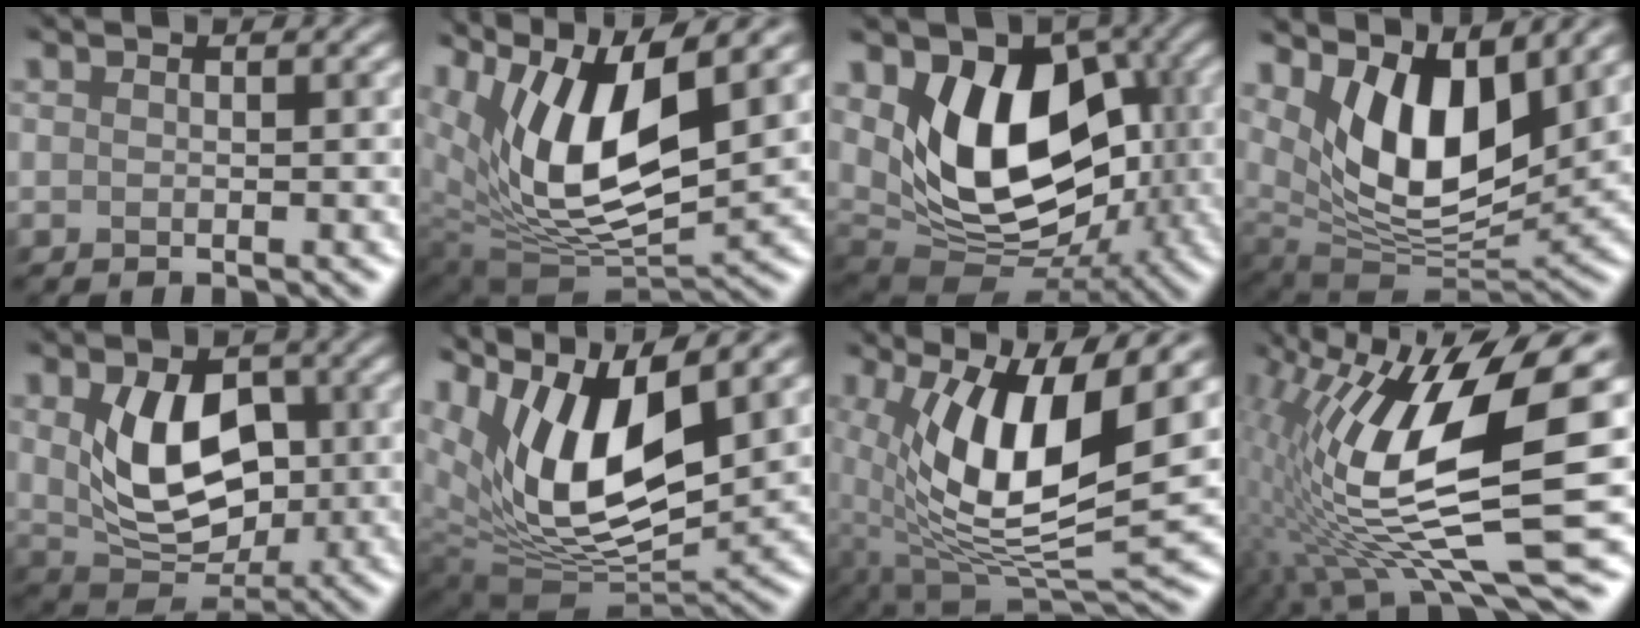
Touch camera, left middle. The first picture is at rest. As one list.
[{"total": 11.4, "force": [5.0, 4.5, 9.2], "torque": [-0.179, -0.008, 0.096]}, {"total": 10.5, "force": [1.8, 7.1, 7.5], "torque": [-0.118, -0.022, 0.033]}, {"total": 9.1, "force": [3.7, 4.3, 7.1], "torque": [-0.130, -0.023, 0.062]}, {"total": 7.6, "force": [0.9, 5.1, 5.5], "torque": [-0.110, -0.012, 0.023]}, {"total": 12.2, "force": [5.8, 5.3, 9.3], "torque": [-0.178, -0.002, 0.108]}, {"total": 11.6, "force": [2.4, 4.0, 10.7], "torque": [-0.210, -0.015, 0.040]}, {"total": 14.8, "force": [2.7, 4.5, 13.9], "torque": [-0.279, -0.006, 0.053]}]